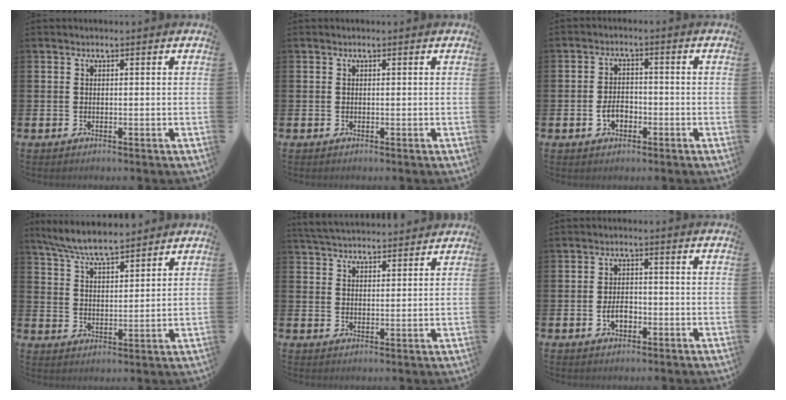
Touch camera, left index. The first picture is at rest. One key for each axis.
{"total": 0.0}
{"total": 3.1, "fx": -1.1, "fy": 2.0, "fz": 2.1, "tx": -0.029, "ty": 0.000, "tz": -0.025}
{"total": 7.0, "fx": 6.6, "fy": 0.9, "fz": 2.2, "tx": -0.067, "ty": -0.027, "tz": 0.120}
{"total": 4.5, "fx": 4.5, "fy": 0.5, "fz": 0.3, "tx": -0.023, "ty": -0.021, "tz": 0.085}
{"total": 3.0, "fx": -0.9, "fy": 1.8, "fz": 2.2, "tx": -0.031, "ty": 0.000, "tz": -0.020}